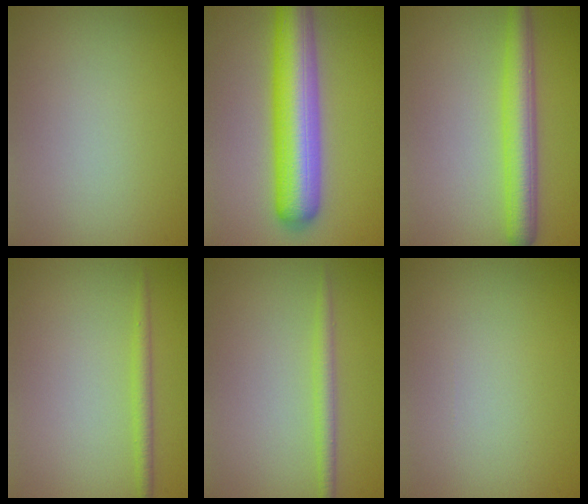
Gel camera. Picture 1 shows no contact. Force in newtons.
{"total": 9.1, "press": 9.1, "slide": 0.2}
{"total": 4.6, "press": 4.6, "slide": 0.2}
{"total": 1.6, "press": 1.6, "slide": 0.1}
{"total": 1.9, "press": 1.9, "slide": 0.0}
{"total": 0.0}